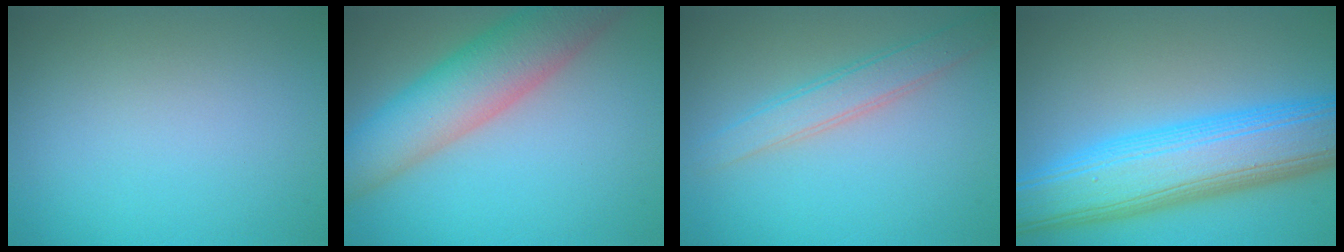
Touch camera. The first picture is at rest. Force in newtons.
{"total": 8.7, "press": 8.6, "slide": 0.5}
{"total": 2.9, "press": 2.9, "slide": 0.1}
{"total": 11.1, "press": 11.1, "slide": 0.1}